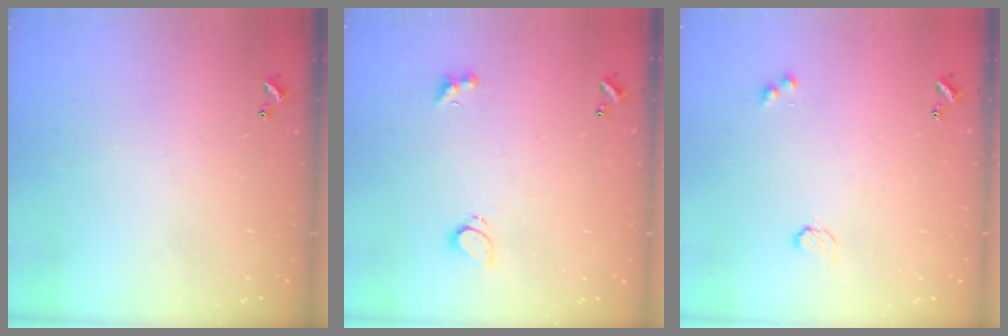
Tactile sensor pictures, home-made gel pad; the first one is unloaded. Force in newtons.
{"total": 2.2, "press": 2.1, "slide": 0.6}
{"total": 2.9, "press": 2.9, "slide": 0.5}